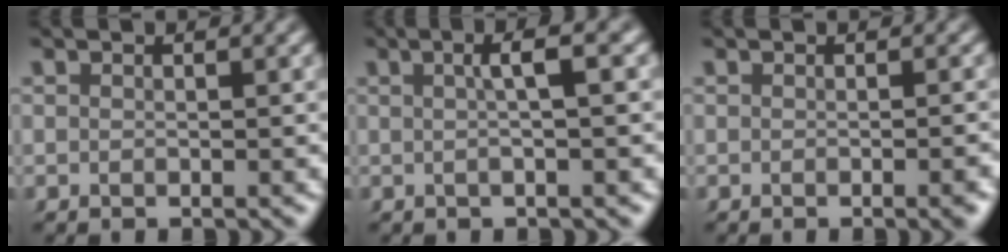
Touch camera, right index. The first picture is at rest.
{"total": 2.8, "force": [0.3, -0.2, 2.8], "torque": [-0.039, 0.013, 0.002]}
{"total": 1.2, "force": [-0.4, 0.0, 1.1], "torque": [-0.011, 0.010, -0.012]}